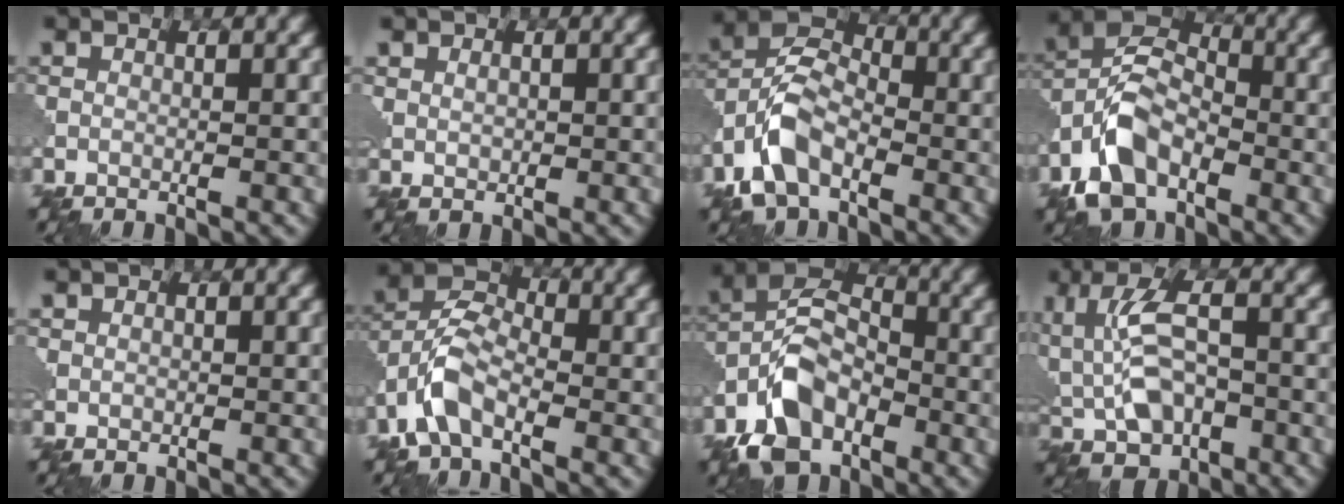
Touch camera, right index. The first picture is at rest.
{"total": 1.3, "force": [0.4, 1.0, 0.6], "torque": [-0.011, -0.002, 0.010]}
{"total": 6.2, "force": [-3.2, 3.4, 4.1], "torque": [-0.082, 0.010, -0.074]}
{"total": 7.1, "force": [-3.6, 4.1, 4.5], "torque": [-0.092, 0.007, -0.084]}
{"total": 0.9, "force": [0.3, 0.9, 0.2], "torque": [0.003, -0.002, 0.006]}
{"total": 5.5, "force": [-2.7, 2.8, 3.9], "torque": [-0.082, 0.013, -0.065]}
{"total": 7.8, "force": [-4.2, 4.6, 4.7], "torque": [-0.095, 0.007, -0.095]}
{"total": 7.5, "force": [-0.2, 4.2, 6.2], "torque": [-0.110, 0.007, -0.012]}